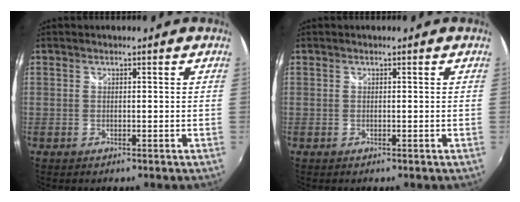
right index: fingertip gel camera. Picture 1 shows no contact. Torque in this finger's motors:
{"motor_torque": [0.00, 0.00, 0.00, 0.00]}